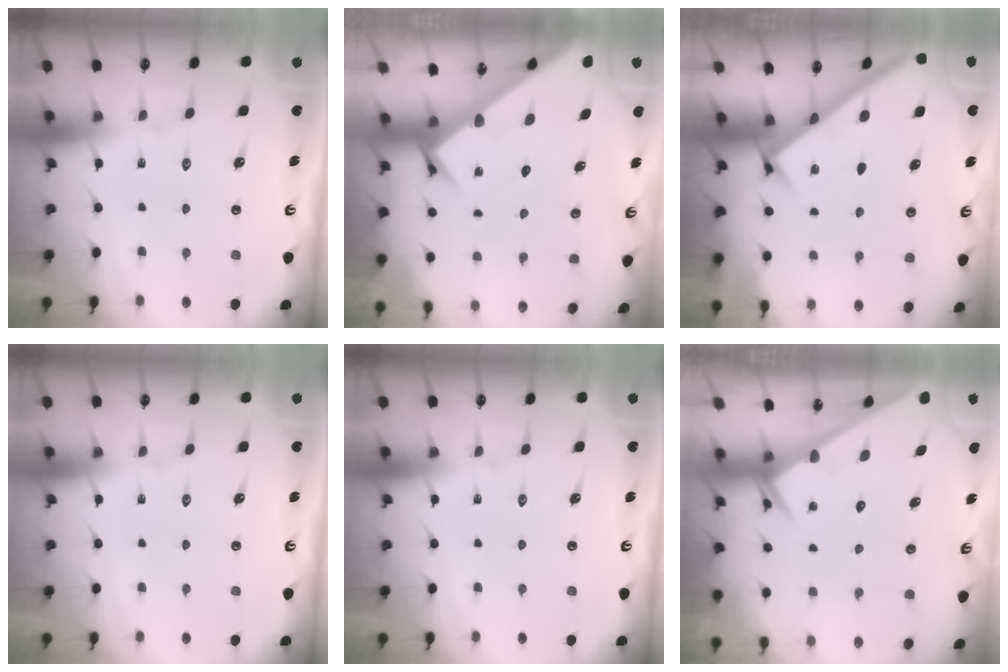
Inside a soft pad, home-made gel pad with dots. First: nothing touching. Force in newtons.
{"total": 2.9, "press": 2.9, "slide": 0.2}
{"total": 2.5, "press": 2.5, "slide": 0.3}
{"total": 0.0}
{"total": 0.0}
{"total": 2.8, "press": 2.8, "slide": 0.0}